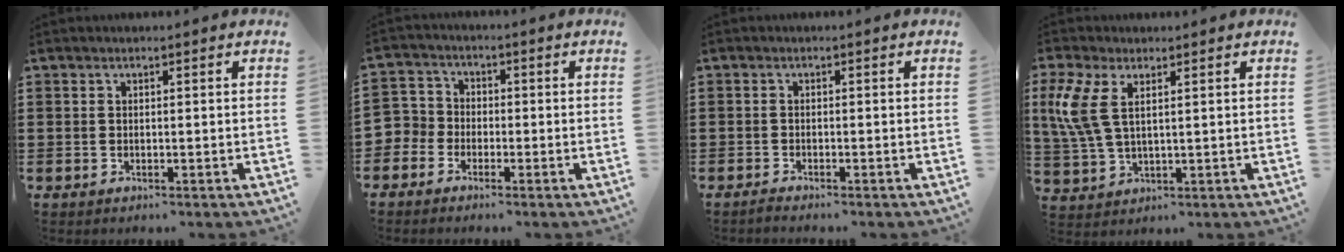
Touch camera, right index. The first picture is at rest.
{"total": 3.9, "force": [-2.3, 3.1, 0.3], "torque": [-0.036, 0.004, -0.057]}
{"total": 1.0, "force": [-1.0, -0.1, 0.0], "torque": [-0.001, -0.002, -0.020]}
{"total": 6.6, "force": [2.5, 2.9, 5.3], "torque": [-0.149, -0.004, 0.034]}